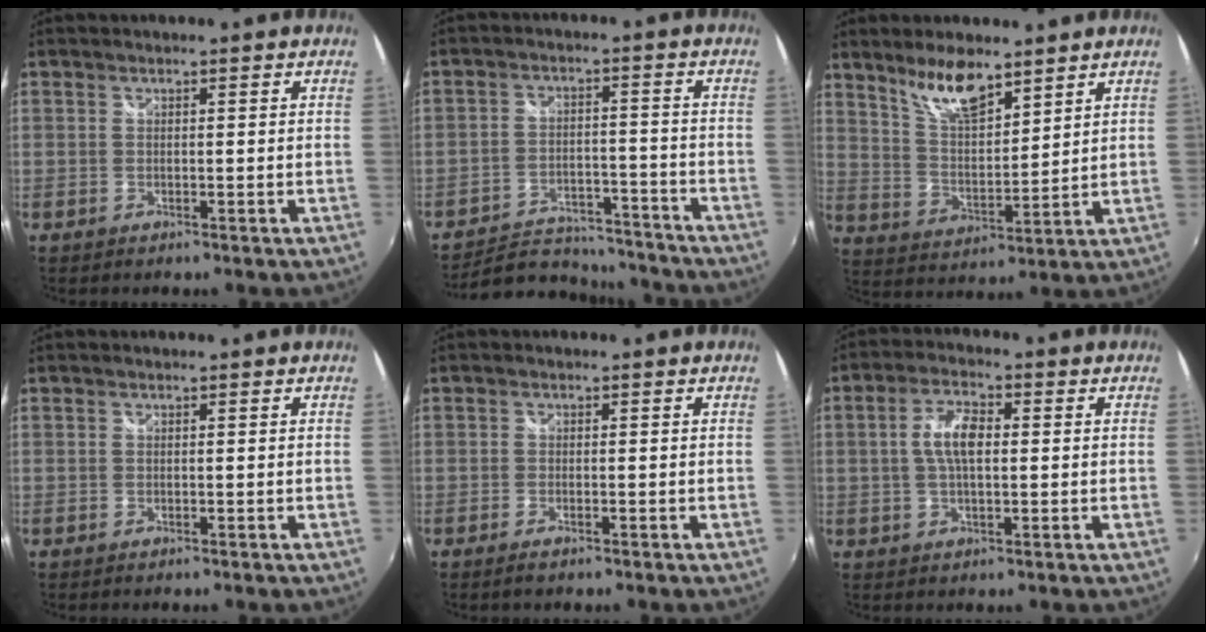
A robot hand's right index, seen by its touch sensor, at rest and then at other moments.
{"total": 15.9, "force": [-14.2, 5.8, 4.3], "torque": [-0.102, 0.020, -0.191]}
{"total": 9.8, "force": [7.2, 3.0, 5.8], "torque": [-0.102, 0.002, 0.141]}
{"total": 0.0}
{"total": 1.4, "force": [-1.1, 0.4, 0.9], "torque": [-0.020, -0.004, -0.021]}
{"total": 6.4, "force": [0.6, 2.8, 5.7], "torque": [-0.111, 0.011, 0.011]}